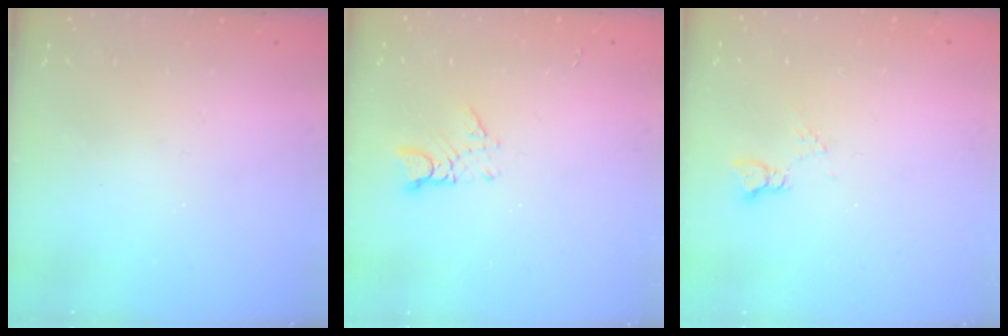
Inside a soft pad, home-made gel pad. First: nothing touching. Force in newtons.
{"total": 2.7, "press": 2.6, "slide": 0.3}
{"total": 4.1, "press": 4.0, "slide": 0.5}